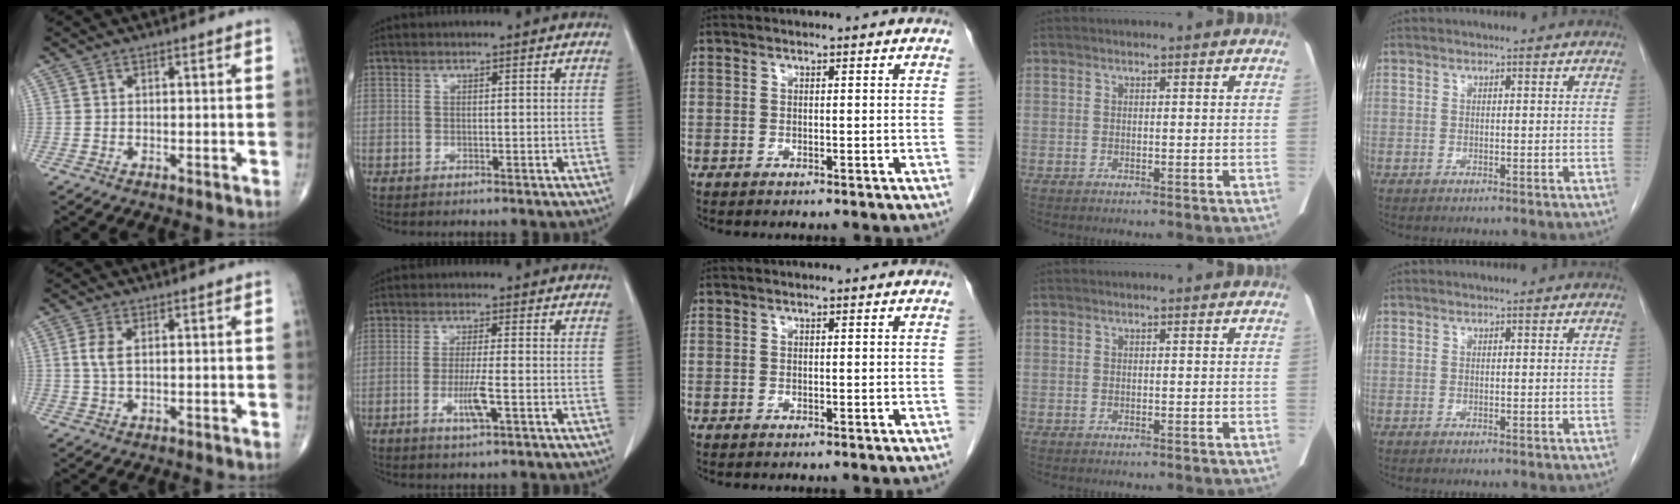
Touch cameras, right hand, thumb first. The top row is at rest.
{"thumb": {"total": 3.5, "force": [0.7, 1.7, 3.0], "torque": [-0.077, 0.004, 0.014]}, "index": {"total": 4.6, "force": [-1.5, 0.2, 4.4], "torque": [-0.088, -0.010, -0.027]}}